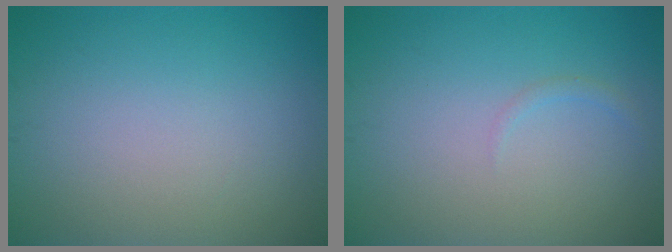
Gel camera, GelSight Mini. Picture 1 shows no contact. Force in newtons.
{"total": 0.6, "press": 0.6, "slide": 0.1}